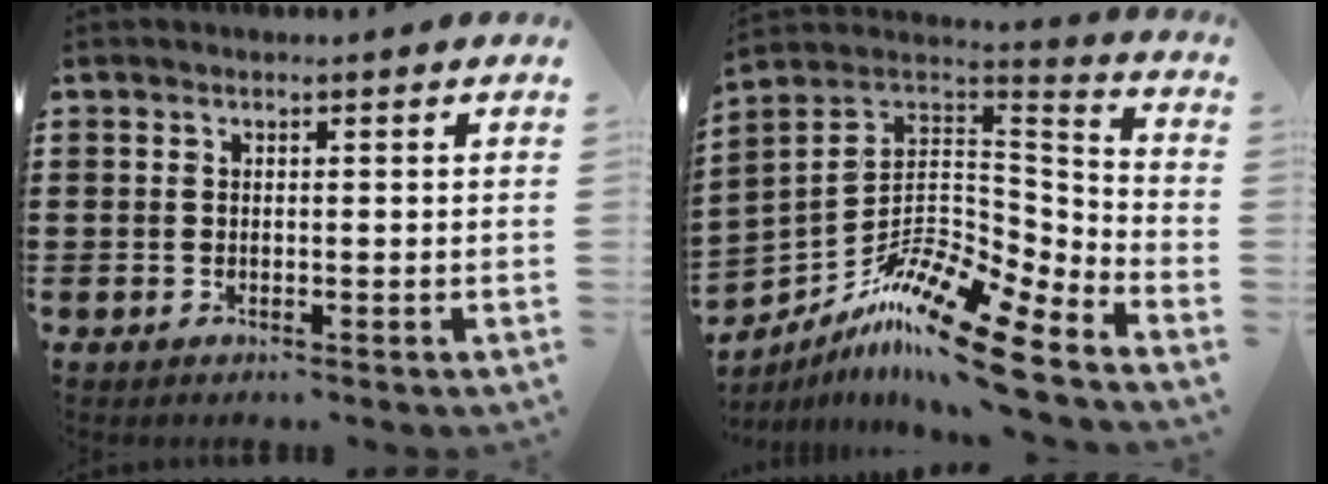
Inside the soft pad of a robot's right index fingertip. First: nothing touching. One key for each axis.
{"total": 14.2, "fx": -10.5, "fy": 2.4, "fz": 9.3, "tx": -0.169, "ty": 0.019, "tz": -0.200}